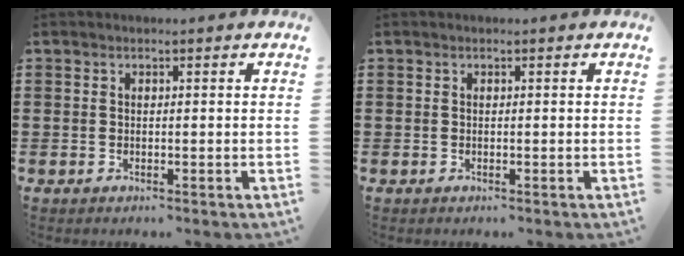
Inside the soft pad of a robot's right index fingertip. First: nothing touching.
{"total": 0.0}